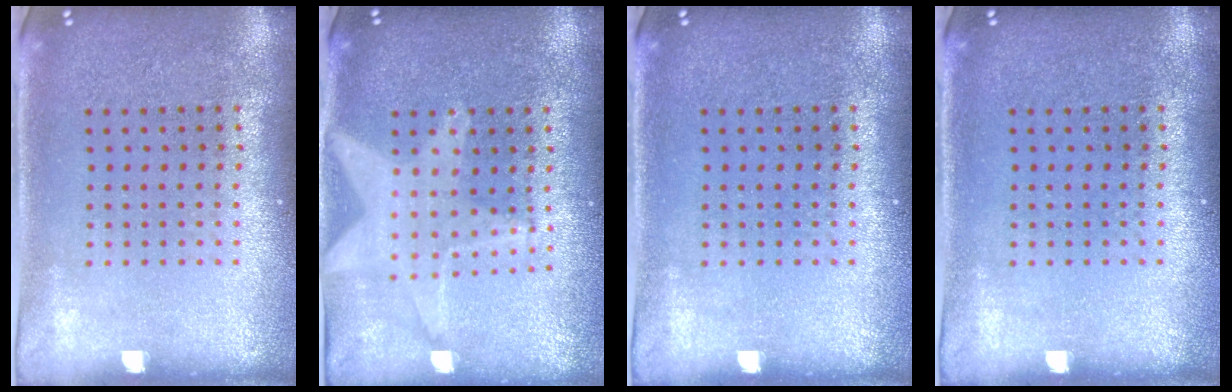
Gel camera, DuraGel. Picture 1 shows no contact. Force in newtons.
{"total": 1.9, "press": 1.7, "slide": 0.9}
{"total": 0.0}
{"total": 0.0}